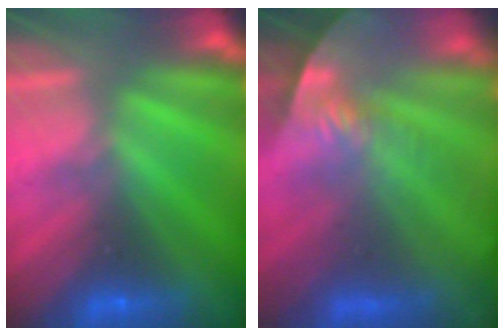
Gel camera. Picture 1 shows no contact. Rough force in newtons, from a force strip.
{"total": 8.7}